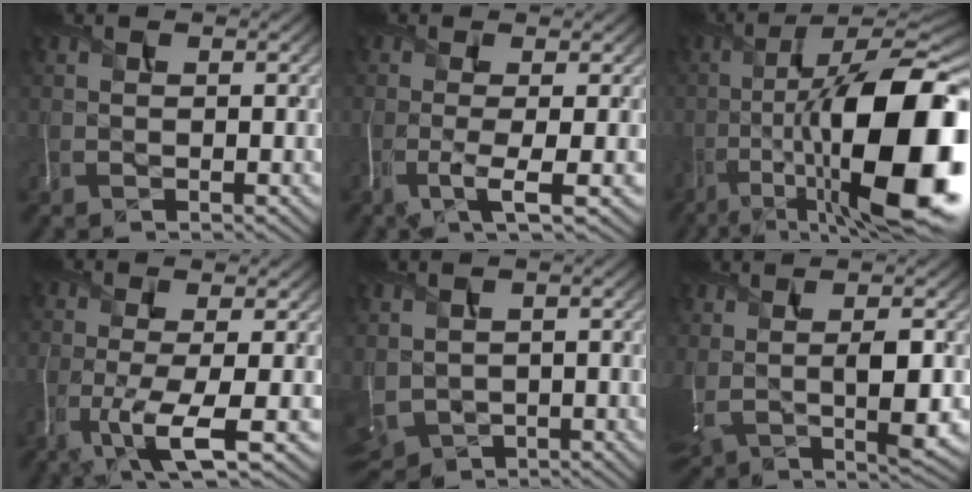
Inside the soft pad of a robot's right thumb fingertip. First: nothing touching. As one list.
[{"total": 4.1, "force": [-1.4, 0.9, 3.8], "torque": [-0.063, -0.011, -0.028]}, {"total": 20.6, "force": [-5.4, 7.1, 18.5], "torque": [-0.292, -0.011, -0.082]}, {"total": 6.4, "force": [-2.4, 1.3, 5.8], "torque": [-0.091, -0.009, -0.042]}, {"total": 5.0, "force": [0.7, 3.5, 3.4], "torque": [-0.111, -0.017, 0.031]}, {"total": 7.0, "force": [1.0, 2.4, 6.5], "torque": [-0.130, -0.003, 0.028]}]